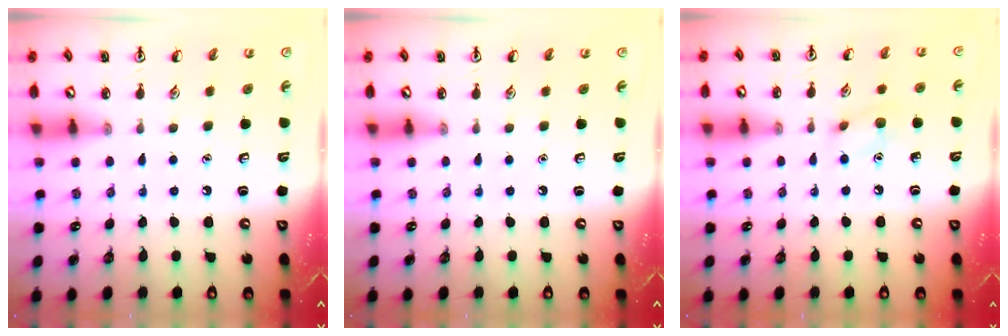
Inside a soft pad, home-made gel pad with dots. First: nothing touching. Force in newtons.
{"total": 0.0}
{"total": 7.7, "press": 7.5, "slide": 1.8}